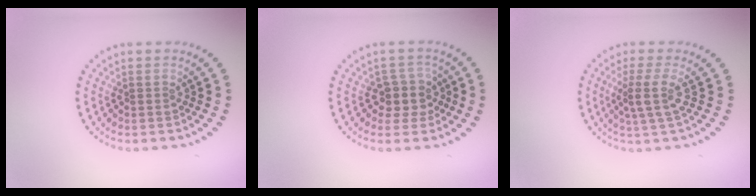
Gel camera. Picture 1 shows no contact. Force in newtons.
{"total": 2.8, "press": 2.4, "slide": 1.4}
{"total": 2.7, "press": 2.0, "slide": 1.8}